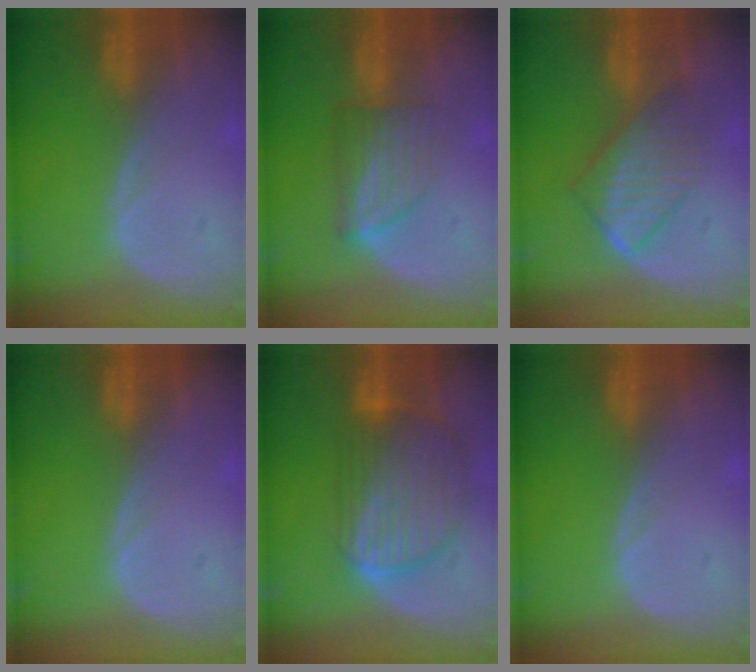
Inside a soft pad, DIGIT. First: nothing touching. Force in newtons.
{"total": 6.1, "press": 5.5, "slide": 2.8}
{"total": 6.7, "press": 6.4, "slide": 1.9}
{"total": 0.0}
{"total": 10.0, "press": 8.6, "slide": 5.2}
{"total": 0.0}